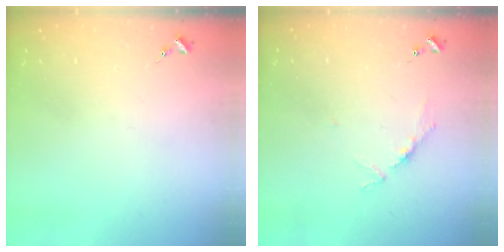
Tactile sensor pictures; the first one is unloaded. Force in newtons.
{"total": 3.9, "press": 3.8, "slide": 0.5}